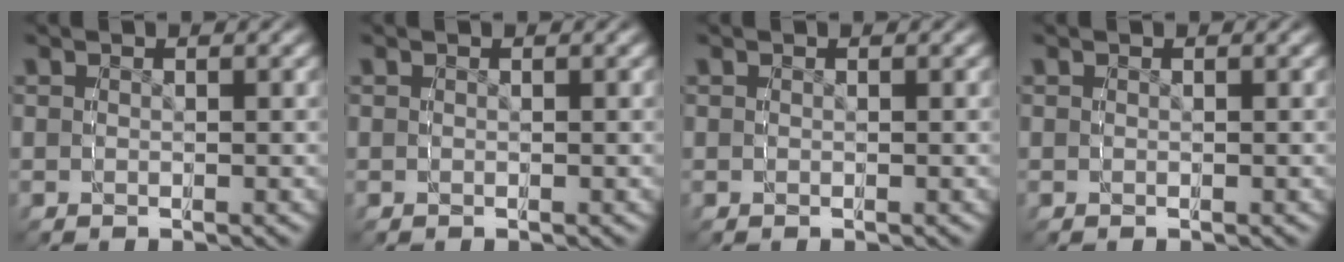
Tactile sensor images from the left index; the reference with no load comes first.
{"total": 0.0}
{"total": 0.0}
{"total": 0.0}